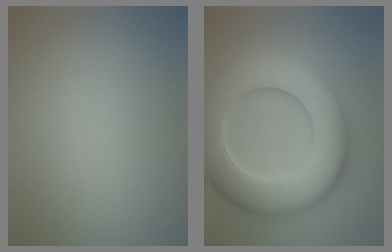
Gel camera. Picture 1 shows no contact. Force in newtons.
{"total": 11.7, "press": 11.7, "slide": 0.8}